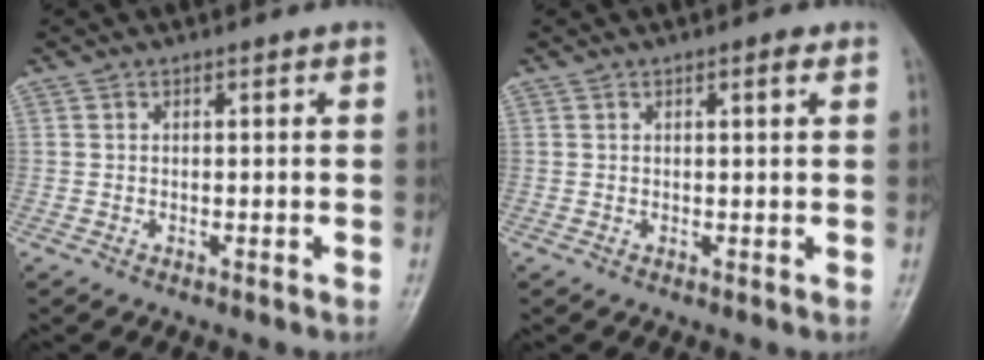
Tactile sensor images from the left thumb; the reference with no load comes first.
{"total": 1.4, "force": [0.7, 0.3, 1.1], "torque": [-0.018, -0.001, 0.009]}